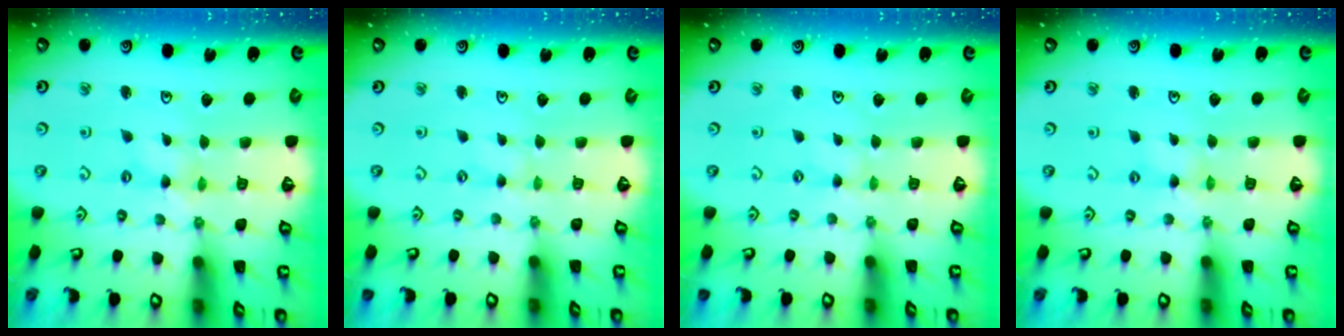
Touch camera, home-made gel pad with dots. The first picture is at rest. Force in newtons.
{"total": 0.7, "press": 0.7, "slide": 0.1}
{"total": 0.7, "press": 0.7, "slide": 0.1}
{"total": 0.0}